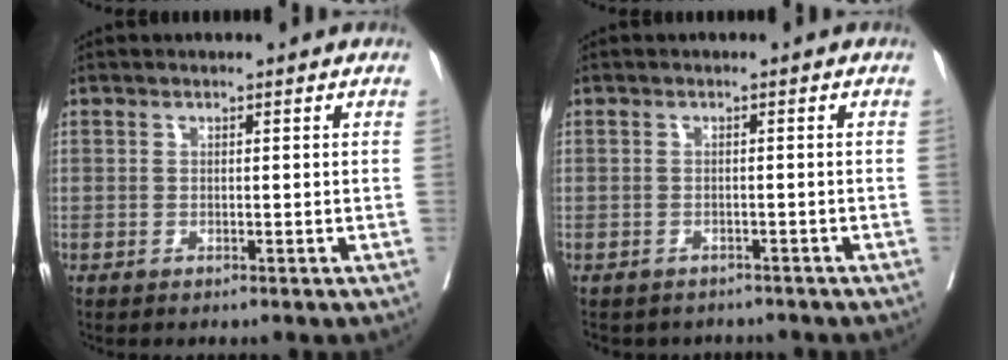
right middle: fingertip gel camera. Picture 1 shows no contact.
{"total": 4.7, "force": [-4.3, 2.0, 0.4], "torque": [-0.005, 0.000, -0.051]}